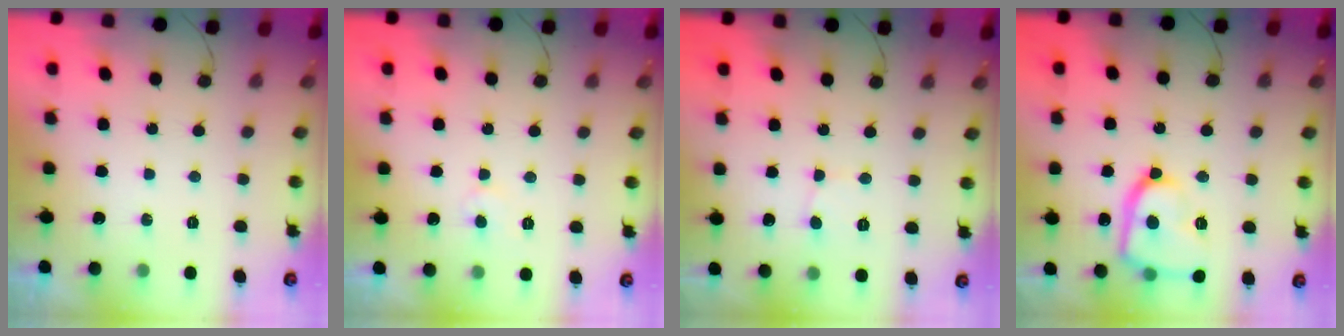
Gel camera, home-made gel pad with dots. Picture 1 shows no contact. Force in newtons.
{"total": 3.3, "press": 3.2, "slide": 0.4}
{"total": 2.8, "press": 2.8, "slide": 0.3}
{"total": 16.4, "press": 16.3, "slide": 1.6}